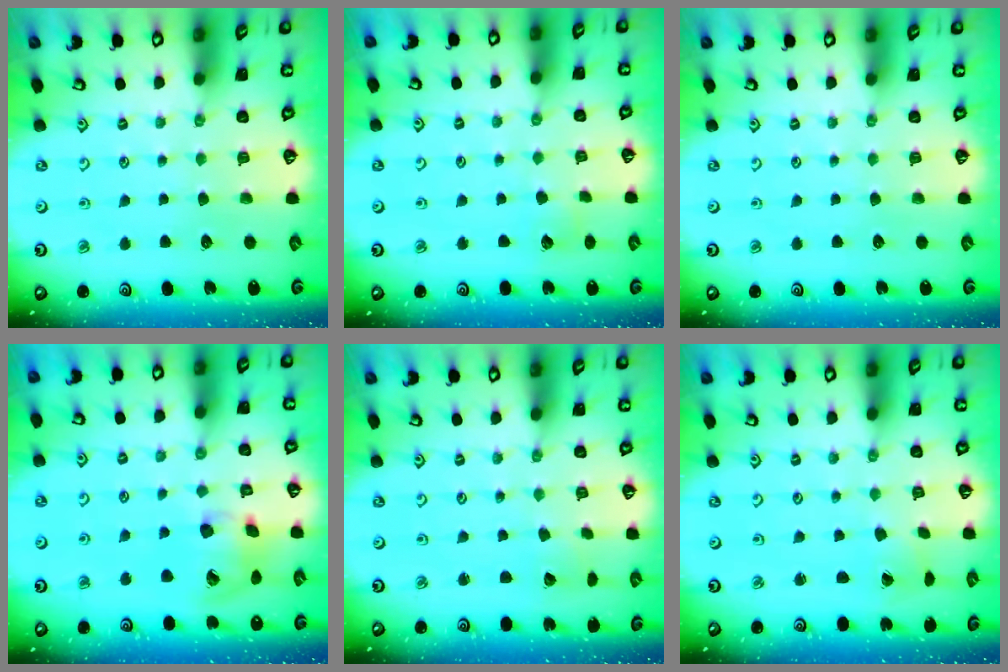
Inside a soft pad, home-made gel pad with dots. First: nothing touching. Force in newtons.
{"total": 3.4, "press": 3.3, "slide": 0.4}
{"total": 0.0}
{"total": 15.6, "press": 15.4, "slide": 2.4}
{"total": 1.2, "press": 1.2, "slide": 0.1}
{"total": 1.1, "press": 1.0, "slide": 0.4}